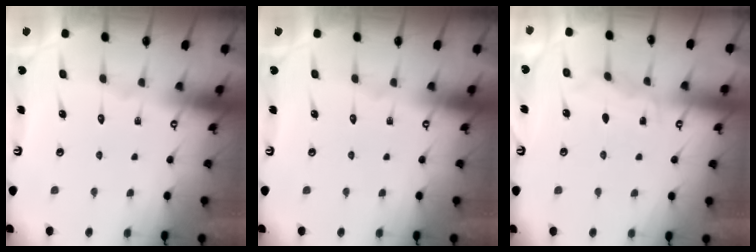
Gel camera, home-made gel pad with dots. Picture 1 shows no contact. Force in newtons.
{"total": 0.0}
{"total": 3.9, "press": 3.9, "slide": 0.5}